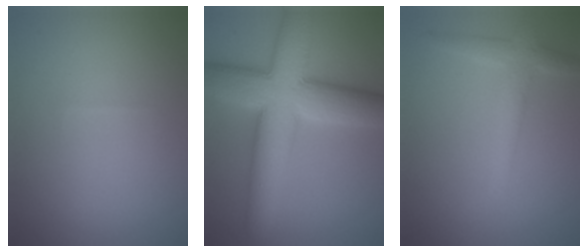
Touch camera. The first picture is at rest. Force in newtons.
{"total": 10.4, "press": 10.4, "slide": 0.3}
{"total": 2.8, "press": 2.8, "slide": 0.1}